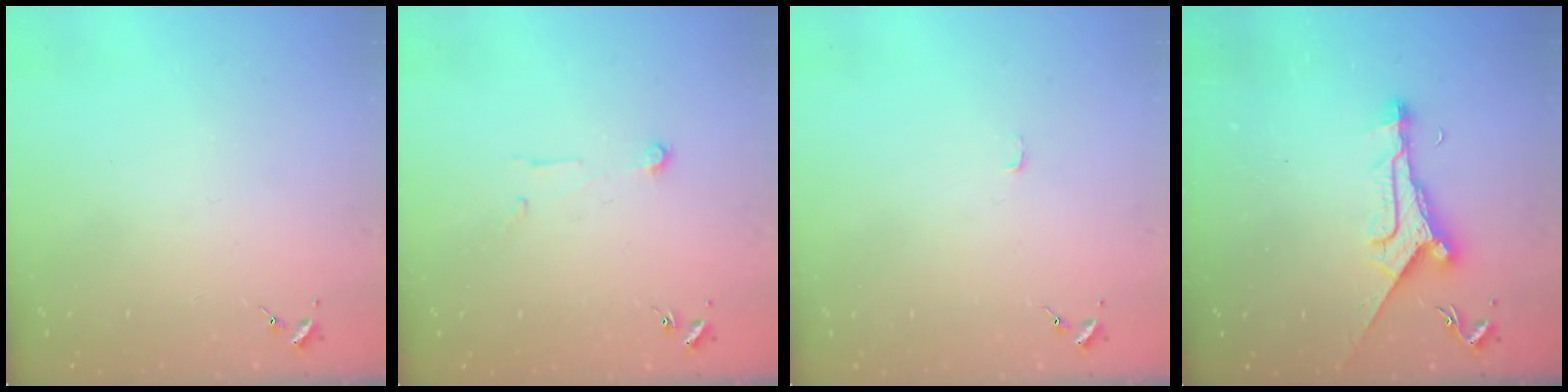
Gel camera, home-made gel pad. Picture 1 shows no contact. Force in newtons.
{"total": 5.3, "press": 5.3, "slide": 0.2}
{"total": 2.7, "press": 2.7, "slide": 0.3}
{"total": 9.5, "press": 9.5, "slide": 0.3}